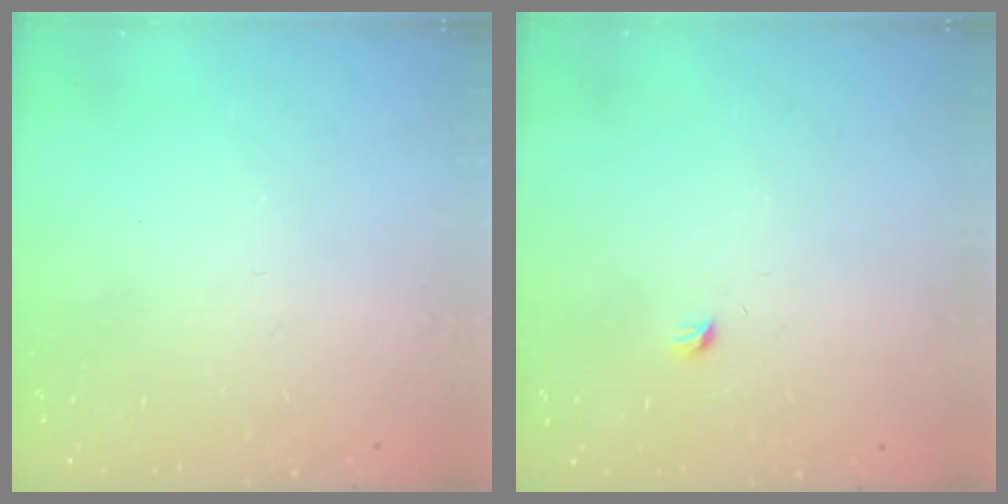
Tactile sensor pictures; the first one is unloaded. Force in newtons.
{"total": 2.9, "press": 2.9, "slide": 0.4}